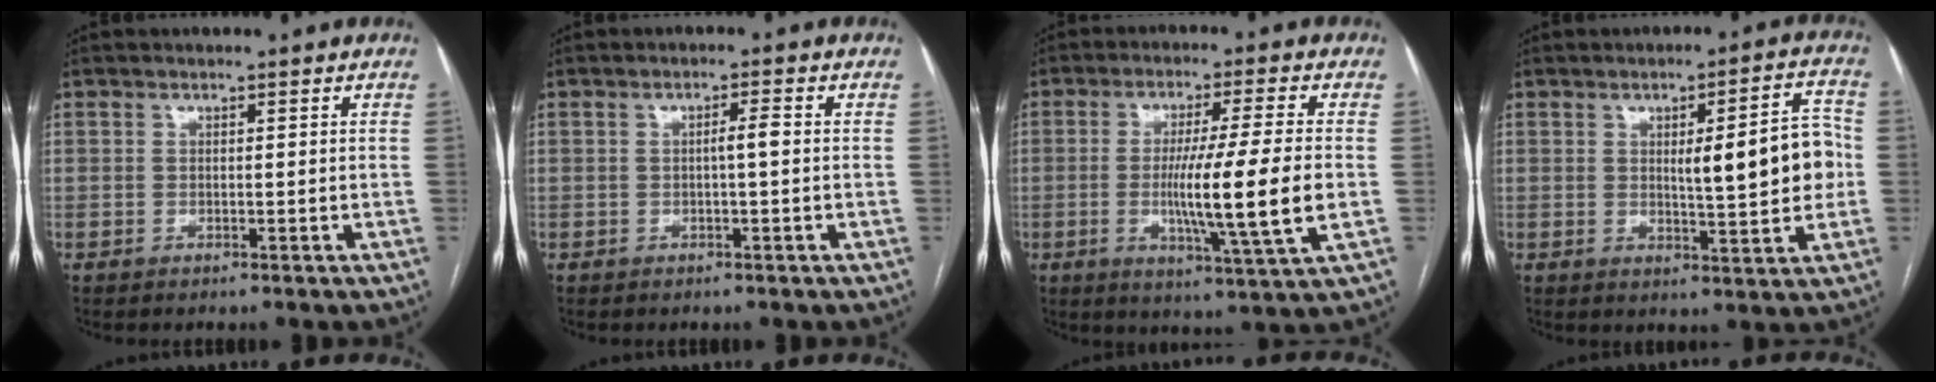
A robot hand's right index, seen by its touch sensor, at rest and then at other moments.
{"total": 1.4, "force": [-0.1, 0.1, 1.4], "torque": [-0.024, 0.003, 0.000]}
{"total": 13.5, "force": [-1.6, -1.0, 13.4], "torque": [-0.232, -0.024, -0.032]}
{"total": 10.2, "force": [0.4, 1.9, 10.0], "torque": [-0.132, 0.015, 0.010]}